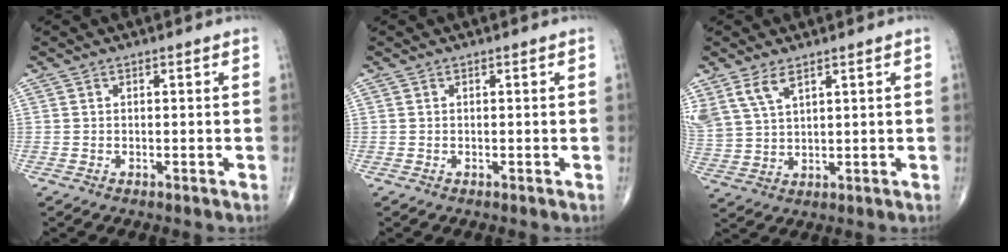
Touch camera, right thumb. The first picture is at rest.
{"total": 0.0}
{"total": 7.5, "force": [4.7, 3.4, 4.8], "torque": [-0.104, -0.009, 0.106]}